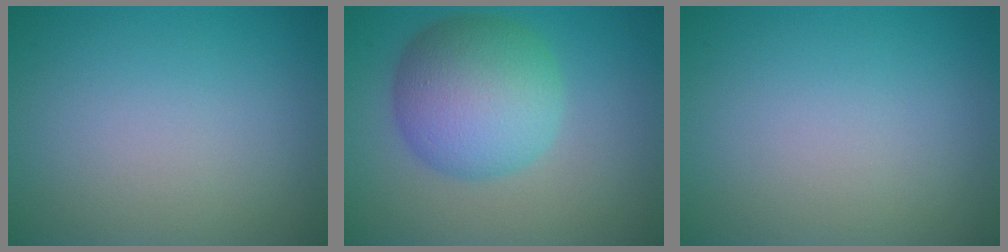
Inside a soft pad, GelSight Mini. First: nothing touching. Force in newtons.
{"total": 7.8, "press": 7.8, "slide": 0.2}
{"total": 0.0}